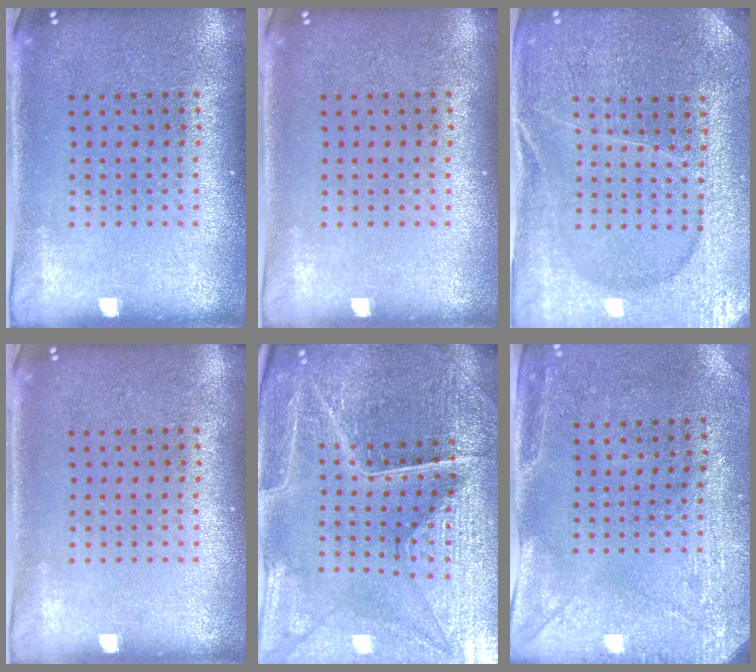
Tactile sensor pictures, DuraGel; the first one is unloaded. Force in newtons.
{"total": 0.0}
{"total": 4.0, "press": 3.9, "slide": 1.1}
{"total": 0.0}
{"total": 4.5, "press": 4.3, "slide": 1.1}
{"total": 3.0, "press": 2.4, "slide": 1.8}